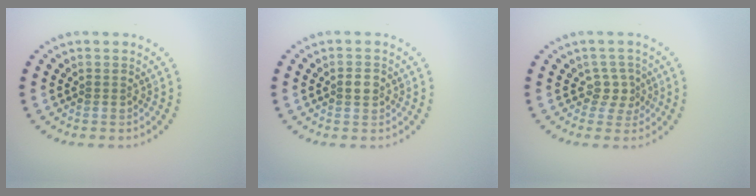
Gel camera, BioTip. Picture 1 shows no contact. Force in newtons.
{"total": 1.3, "press": 1.3, "slide": 0.2}
{"total": 1.9, "press": 1.4, "slide": 1.3}